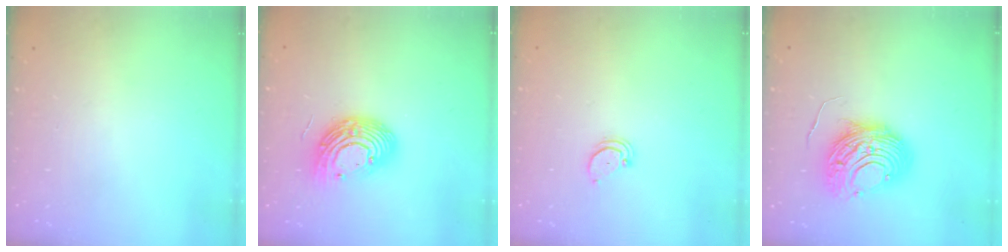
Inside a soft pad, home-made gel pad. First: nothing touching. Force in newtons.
{"total": 14.7, "press": 14.7, "slide": 1.0}
{"total": 1.4, "press": 1.3, "slide": 0.1}
{"total": 12.3, "press": 12.2, "slide": 0.9}